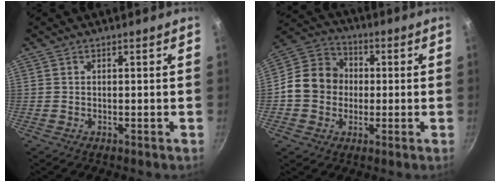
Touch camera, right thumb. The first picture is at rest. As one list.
[{"total": 11.9, "force": [-0.4, 10.4, 5.6], "torque": [-0.067, 0.026, -0.029]}]